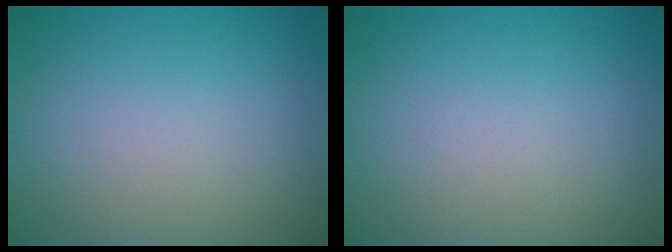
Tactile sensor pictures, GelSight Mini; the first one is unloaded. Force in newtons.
{"total": 0.0}